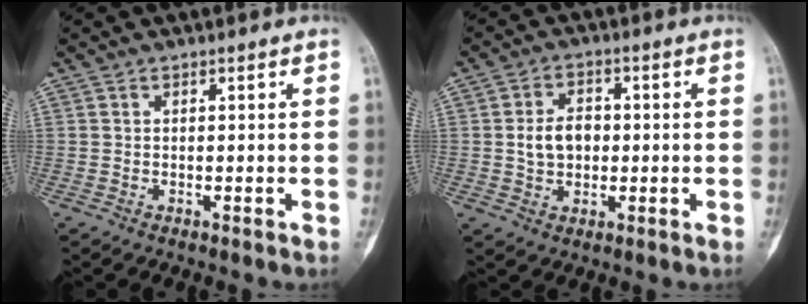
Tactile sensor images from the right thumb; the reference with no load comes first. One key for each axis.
{"total": 6.3, "fx": 0.0, "fy": 4.7, "fz": 4.3, "tx": -0.061, "ty": 0.010, "tz": 0.001}